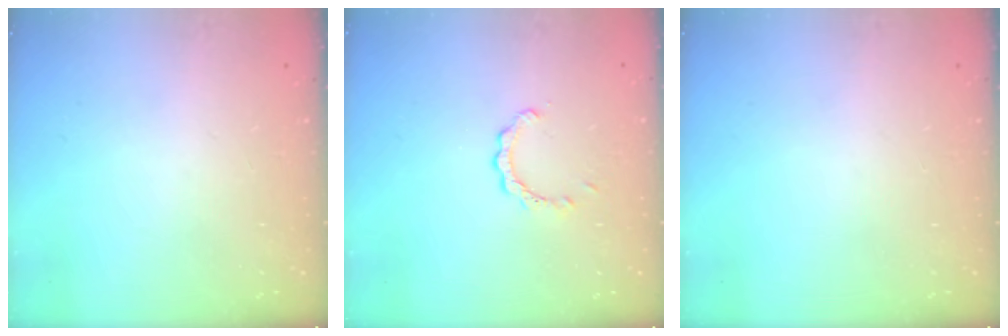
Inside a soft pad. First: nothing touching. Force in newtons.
{"total": 2.1, "press": 2.1, "slide": 0.1}
{"total": 0.0}